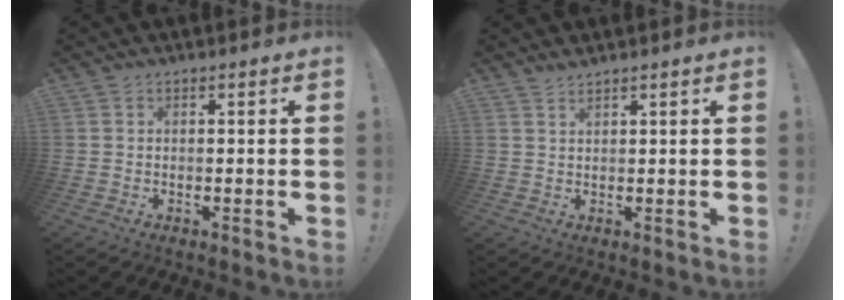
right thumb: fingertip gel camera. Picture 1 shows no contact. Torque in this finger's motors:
{"motor_torque": [0.15, -0.01, 0.30, -0.08, -0.02]}